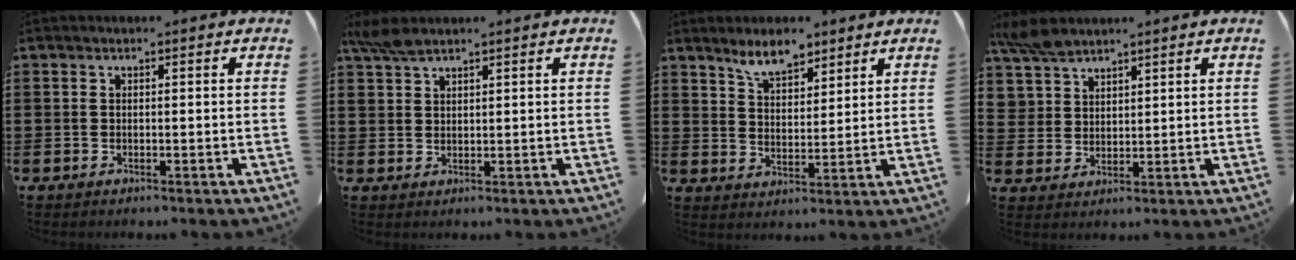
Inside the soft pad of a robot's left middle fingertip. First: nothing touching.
{"total": 3.2, "force": [2.6, 0.8, 1.6], "torque": [-0.039, -0.002, 0.050]}
{"total": 5.9, "force": [5.1, 1.9, 2.2], "torque": [-0.050, -0.015, 0.094]}
{"total": 4.7, "force": [4.1, 2.2, 0.9], "torque": [-0.037, -0.006, 0.079]}